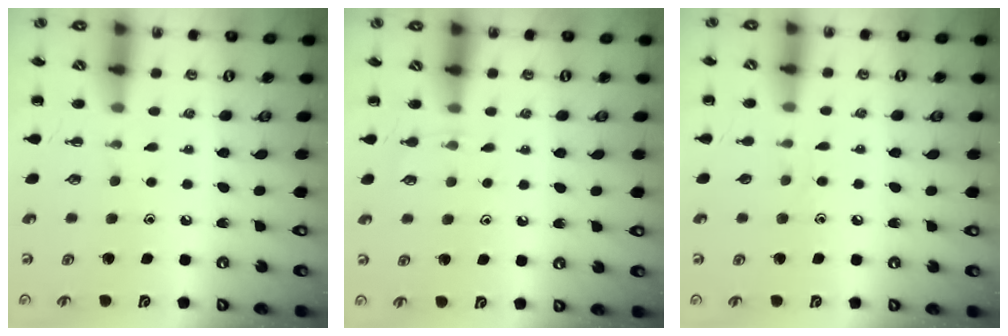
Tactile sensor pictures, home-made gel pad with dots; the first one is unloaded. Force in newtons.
{"total": 3.7, "press": 3.5, "slide": 1.3}
{"total": 2.5, "press": 2.3, "slide": 0.9}